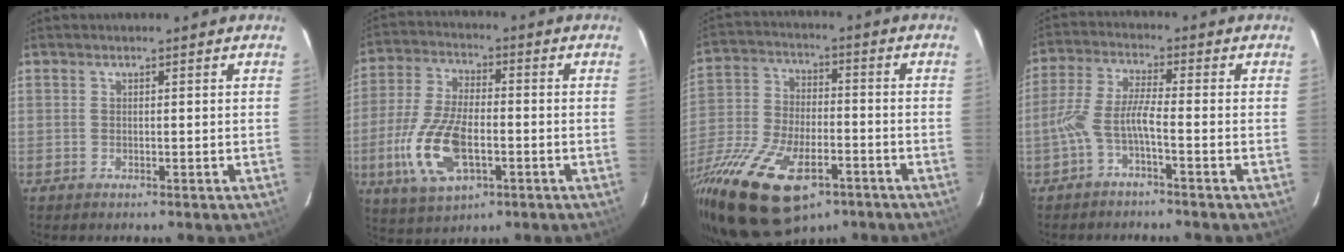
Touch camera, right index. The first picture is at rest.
{"total": 14.5, "force": [-4.2, 6.9, 12.1], "torque": [-0.264, -0.006, -0.074]}
{"total": 28.3, "force": [-15.5, 14.0, 19.1], "torque": [-0.420, -0.058, -0.259]}
{"total": 5.7, "force": [-2.7, 0.5, 5.0], "torque": [-0.119, 0.009, -0.052]}